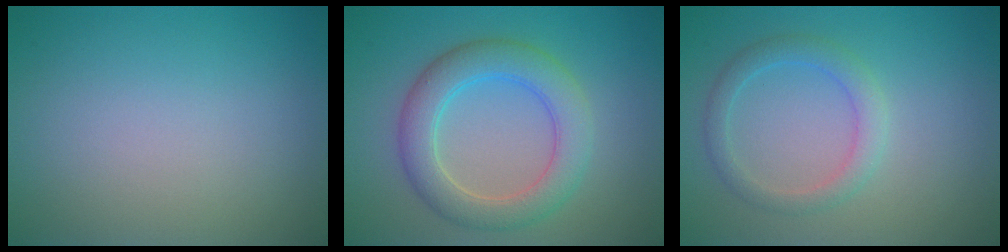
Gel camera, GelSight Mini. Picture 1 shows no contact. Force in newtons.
{"total": 5.2, "press": 5.2, "slide": 0.4}
{"total": 2.3, "press": 2.3, "slide": 0.1}